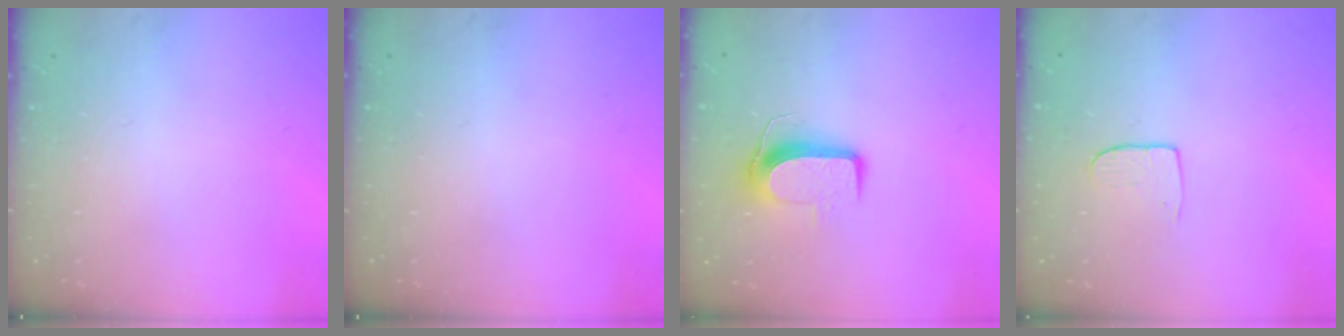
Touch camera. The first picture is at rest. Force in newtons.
{"total": 0.0}
{"total": 9.0, "press": 9.0, "slide": 0.2}
{"total": 4.1, "press": 4.1, "slide": 0.3}